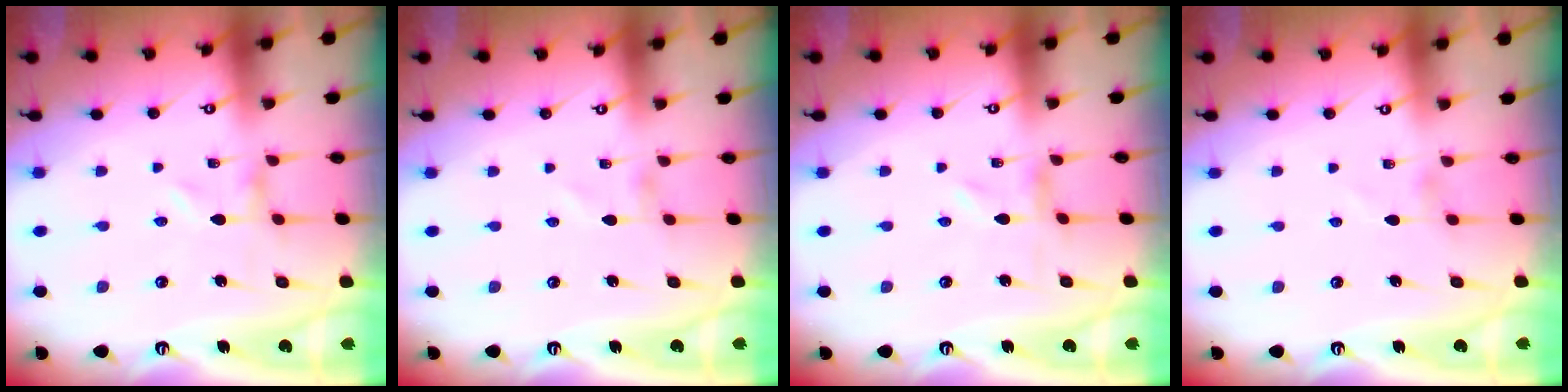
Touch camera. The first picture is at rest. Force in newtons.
{"total": 0.5, "press": 0.5, "slide": 0.1}
{"total": 0.0}
{"total": 0.0}